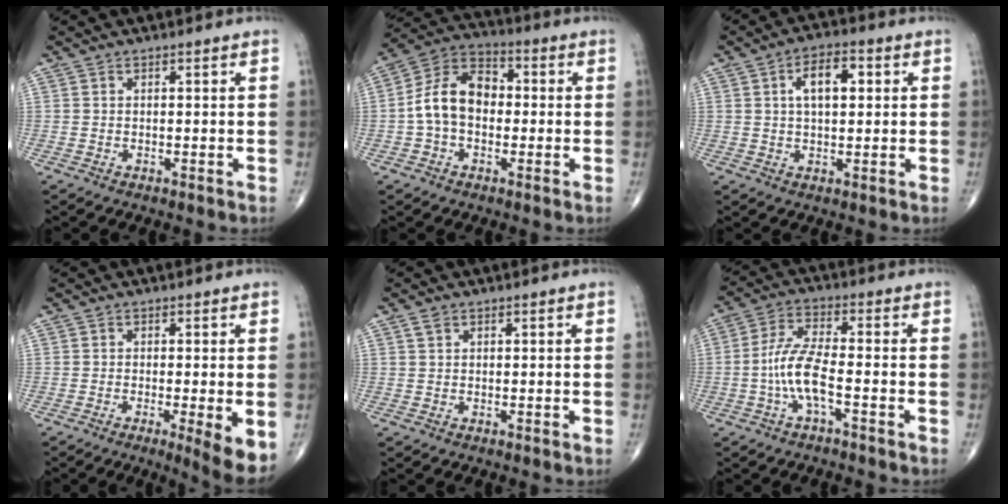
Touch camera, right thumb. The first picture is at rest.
{"total": 11.3, "force": [-0.7, 7.8, 8.1], "torque": [-0.136, 0.039, -0.027]}
{"total": 7.4, "force": [1.8, 3.8, 6.1], "torque": [-0.092, 0.009, 0.027]}
{"total": 6.2, "force": [-1.7, 0.8, 5.9], "torque": [-0.091, -0.019, -0.030]}
{"total": 1.3, "force": [0.7, 0.9, 0.6], "torque": [-0.009, 0.005, 0.012]}
{"total": 8.0, "force": [-2.4, 2.2, 7.3], "torque": [-0.164, 0.027, -0.049]}